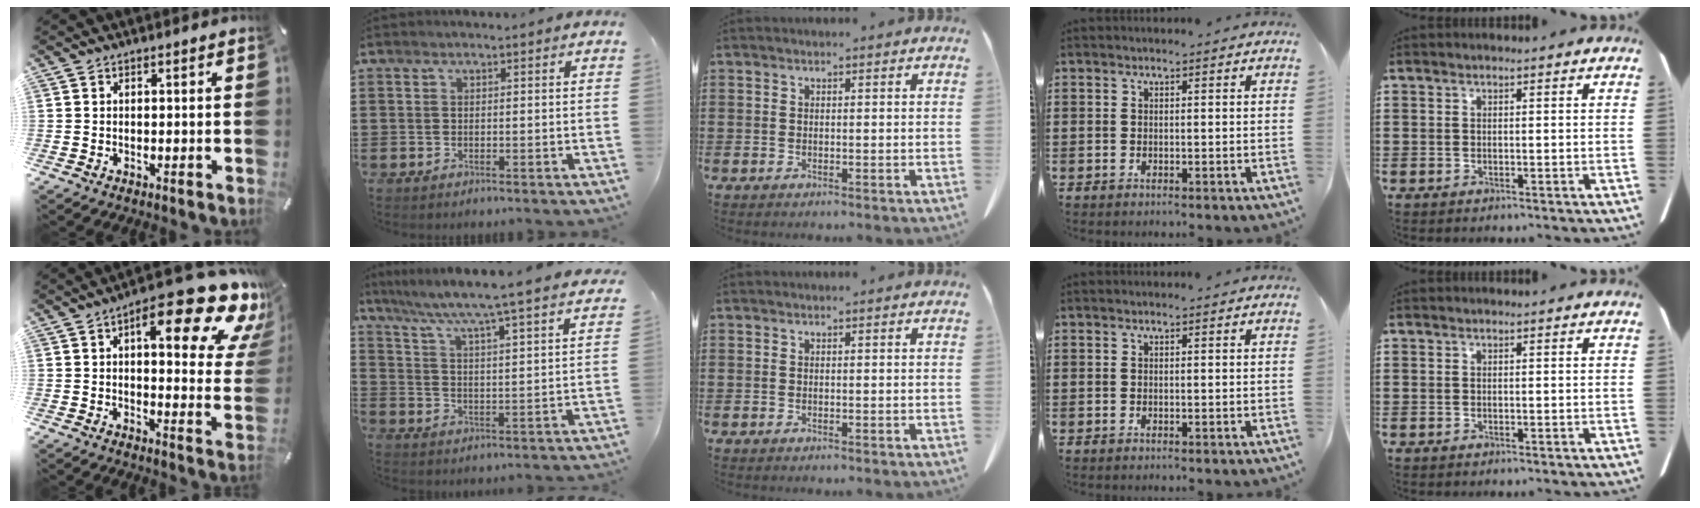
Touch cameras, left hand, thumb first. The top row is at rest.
{"thumb": {"total": 20.0, "force": [11.1, 7.1, 15.0], "torque": [-0.202, -0.074, 0.173]}, "index": {"total": 5.6, "force": [4.8, -1.5, 2.4], "torque": [-0.068, -0.056, 0.070]}}